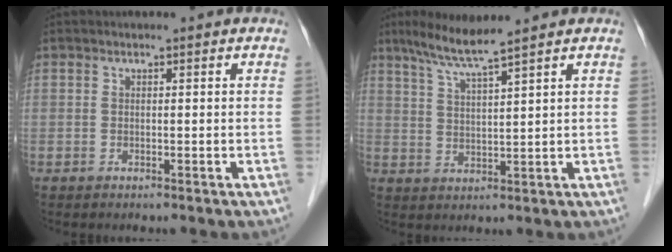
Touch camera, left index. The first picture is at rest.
{"total": 5.8, "force": [4.6, -1.0, 3.4], "torque": [-0.073, -0.004, 0.091]}